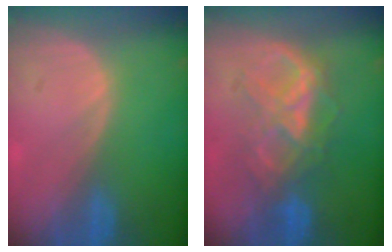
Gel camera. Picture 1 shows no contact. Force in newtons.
{"total": 7.3, "press": 7.3, "slide": 0.3}